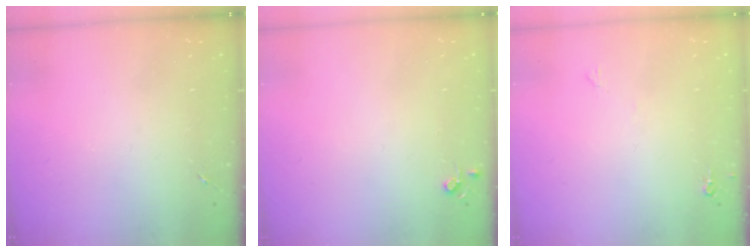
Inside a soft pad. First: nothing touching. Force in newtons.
{"total": 3.8, "press": 3.8, "slide": 0.5}
{"total": 4.1, "press": 4.0, "slide": 0.7}